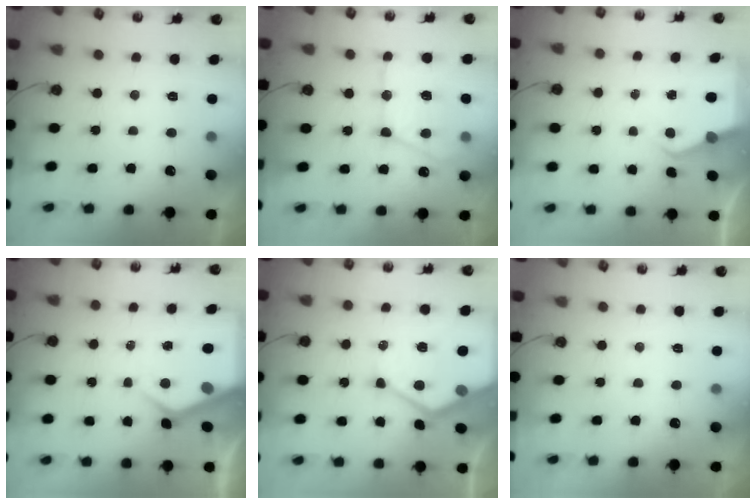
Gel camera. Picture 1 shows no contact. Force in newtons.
{"total": 15.4, "press": 15.4, "slide": 1.0}
{"total": 5.1, "press": 5.1, "slide": 0.7}
{"total": 7.2, "press": 7.2, "slide": 0.6}
{"total": 17.0, "press": 16.9, "slide": 1.5}
{"total": 2.0, "press": 2.0, "slide": 0.3}